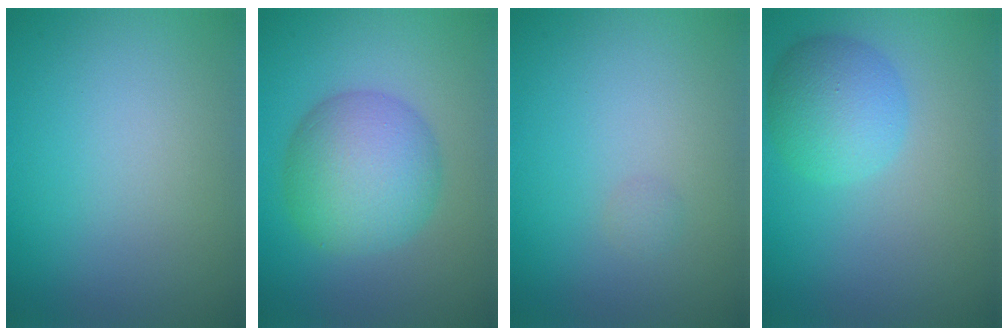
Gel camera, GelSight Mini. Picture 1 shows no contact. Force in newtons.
{"total": 7.0, "press": 7.0, "slide": 0.1}
{"total": 0.5, "press": 0.5, "slide": 0.0}
{"total": 4.0, "press": 4.0, "slide": 0.2}